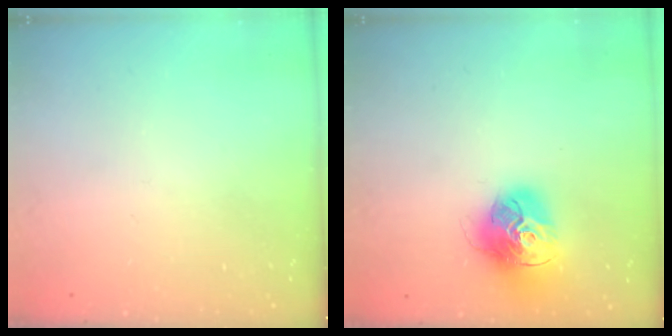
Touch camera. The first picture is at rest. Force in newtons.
{"total": 16.1, "press": 16.0, "slide": 1.6}